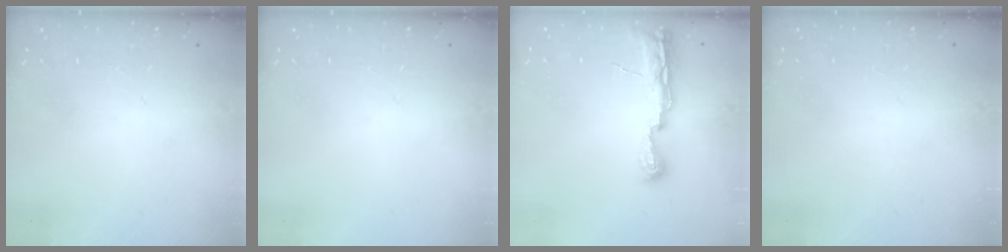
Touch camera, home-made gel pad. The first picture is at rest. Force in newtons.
{"total": 0.0}
{"total": 8.9, "press": 8.5, "slide": 2.3}
{"total": 1.1, "press": 0.8, "slide": 0.7}